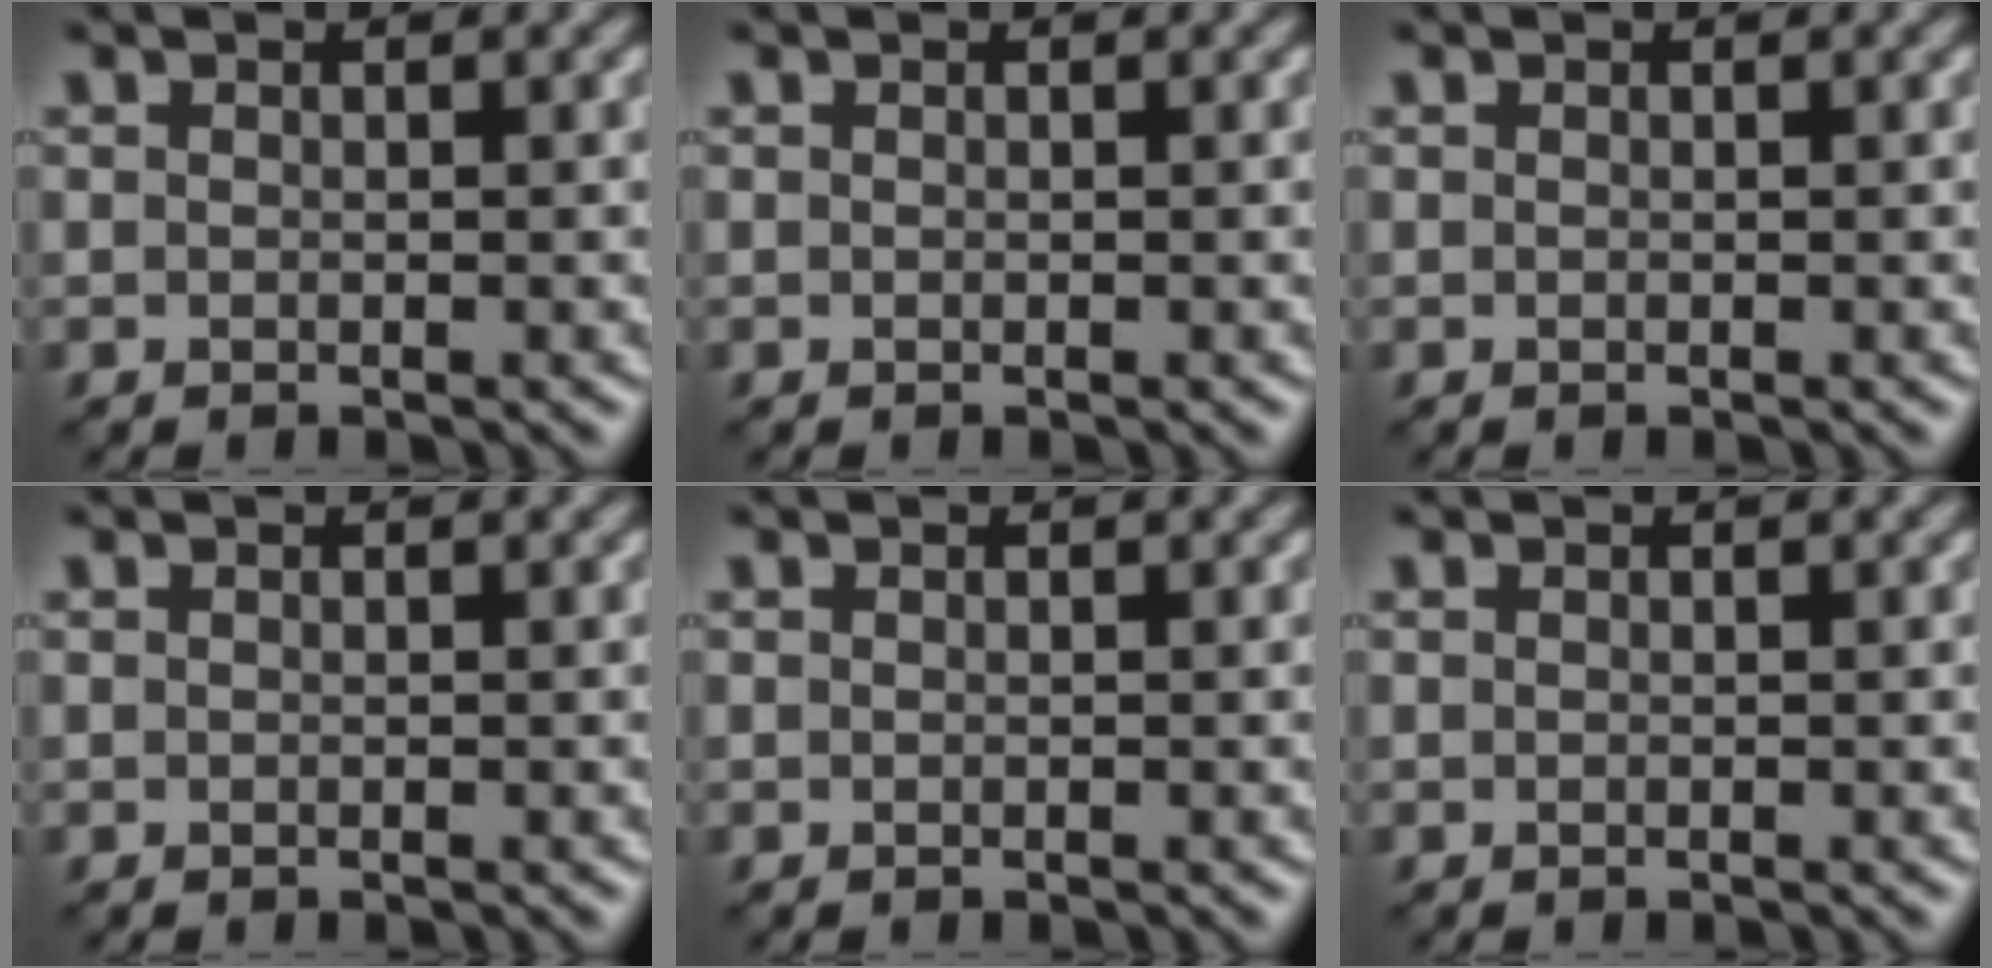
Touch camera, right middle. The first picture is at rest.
{"total": 0.0}
{"total": 0.0}
{"total": 0.0}
{"total": 0.0}
{"total": 0.0}